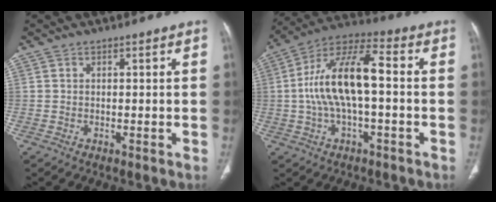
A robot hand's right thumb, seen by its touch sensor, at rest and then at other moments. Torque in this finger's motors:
{"motor_torque": [0.68, 2.46, 1.09, -0.75, 0.23]}